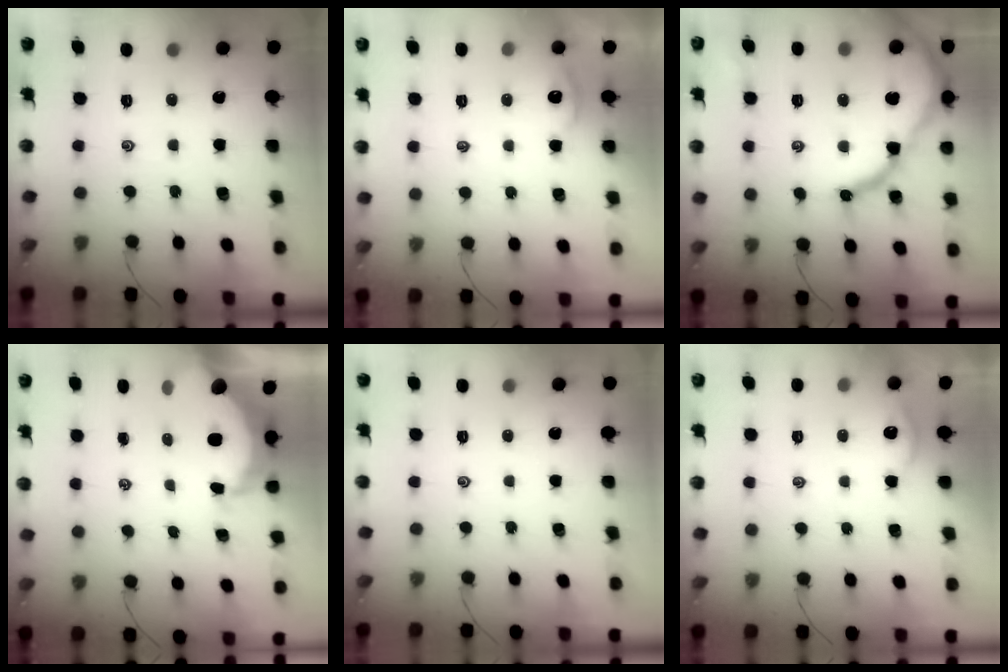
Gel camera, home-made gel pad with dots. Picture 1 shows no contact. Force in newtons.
{"total": 2.6, "press": 2.6, "slide": 0.3}
{"total": 15.7, "press": 15.6, "slide": 2.0}
{"total": 8.9, "press": 8.8, "slide": 0.9}
{"total": 0.0}
{"total": 1.9, "press": 1.9, "slide": 0.2}